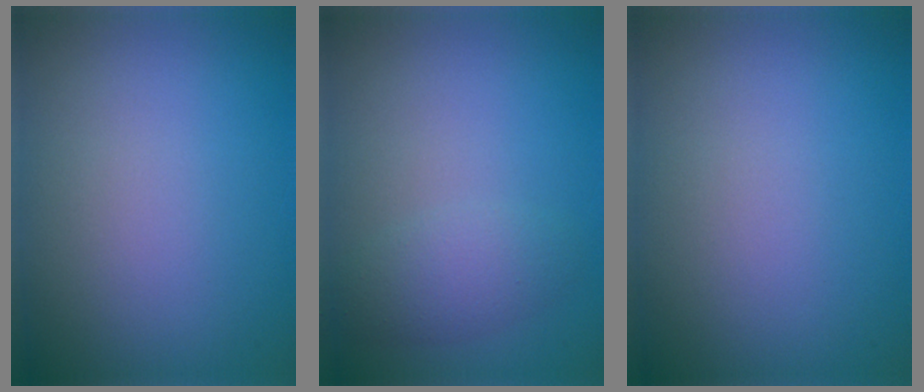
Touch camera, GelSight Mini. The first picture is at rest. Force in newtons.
{"total": 2.2, "press": 2.2, "slide": 0.0}
{"total": 0.0}